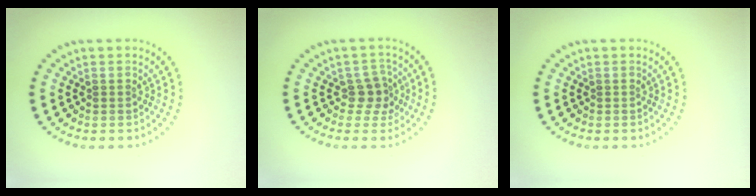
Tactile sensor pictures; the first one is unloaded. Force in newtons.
{"total": 2.3, "press": 2.0, "slide": 1.1}
{"total": 0.0}